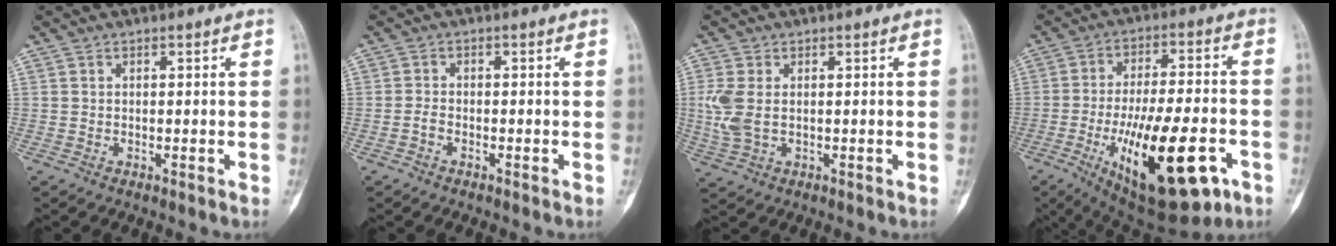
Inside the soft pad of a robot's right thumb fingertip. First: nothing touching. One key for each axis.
{"total": 1.5, "fx": -0.8, "fy": 0.8, "fz": 0.9, "tx": -0.018, "ty": 0.008, "tz": -0.019}
{"total": 5.7, "fx": 0.4, "fy": 3.4, "fz": 4.5, "tx": -0.128, "ty": 0.001, "tz": 0.013}
{"total": 23.7, "fx": -8.5, "fy": 8.9, "fz": 20.2, "tx": -0.318, "ty": 0.012, "tz": -0.114}